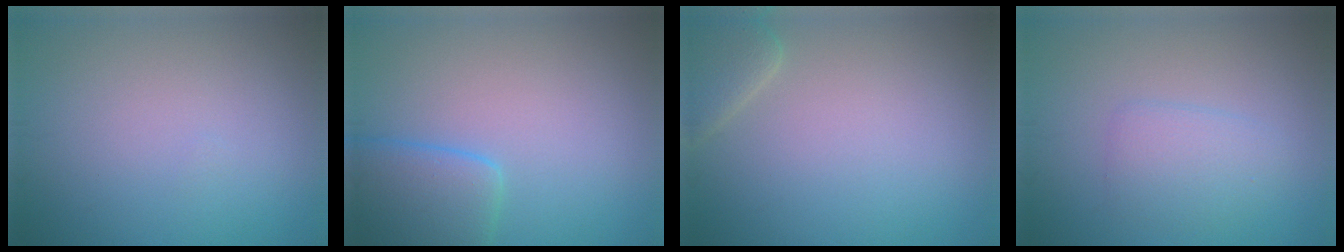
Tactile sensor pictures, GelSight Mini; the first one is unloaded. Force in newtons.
{"total": 4.8, "press": 4.8, "slide": 0.4}
{"total": 2.6, "press": 2.6, "slide": 0.2}
{"total": 2.3, "press": 2.3, "slide": 0.1}